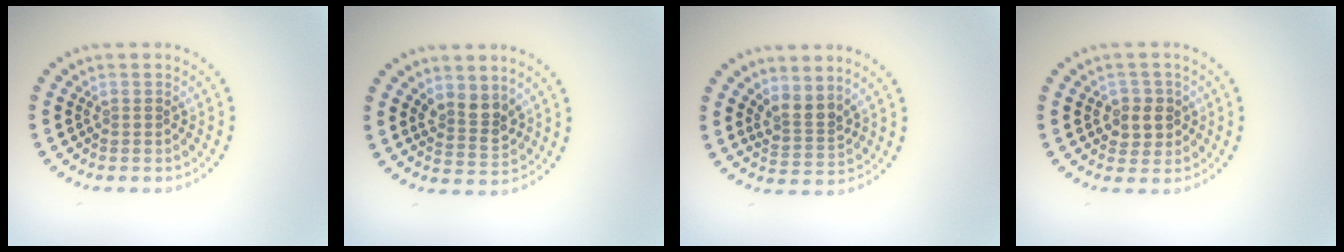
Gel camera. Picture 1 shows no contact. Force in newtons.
{"total": 2.8, "press": 2.5, "slide": 1.2}
{"total": 2.5, "press": 1.8, "slide": 1.7}
{"total": 2.4, "press": 2.2, "slide": 0.7}